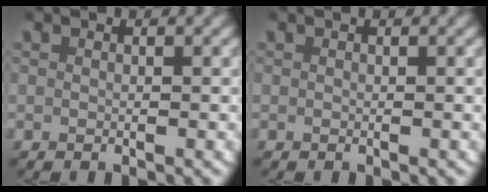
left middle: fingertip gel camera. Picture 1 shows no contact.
{"total": 0.0}